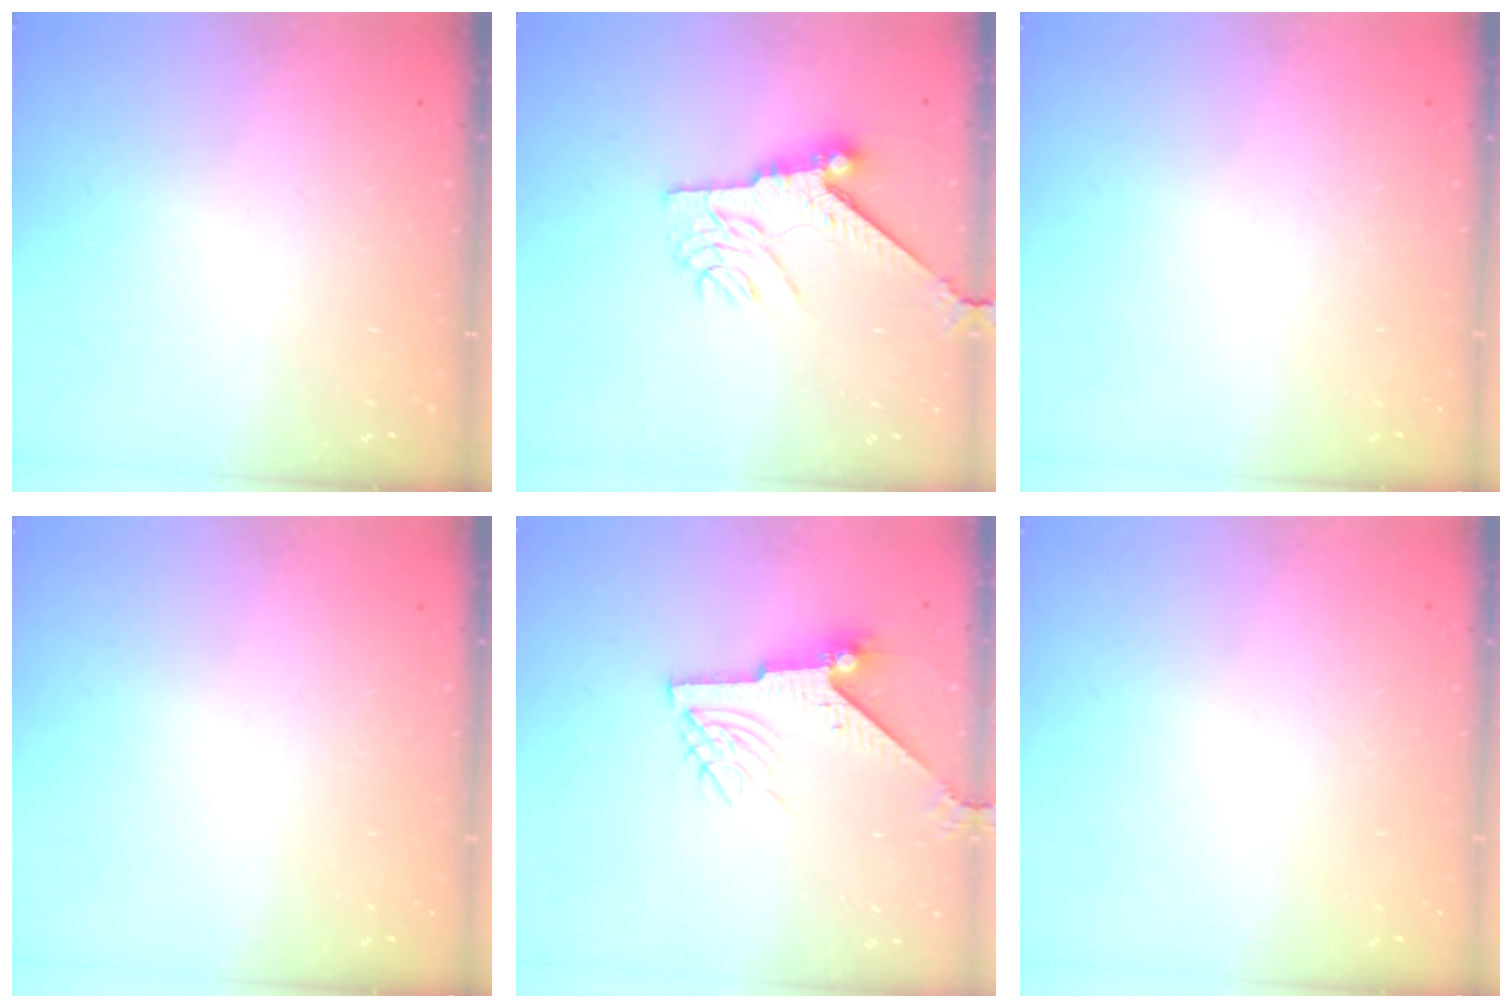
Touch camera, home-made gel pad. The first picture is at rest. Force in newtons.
{"total": 9.5, "press": 9.5, "slide": 0.6}
{"total": 0.0}
{"total": 0.0}
{"total": 8.4, "press": 8.4, "slide": 0.6}
{"total": 0.0}